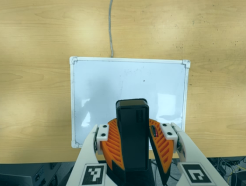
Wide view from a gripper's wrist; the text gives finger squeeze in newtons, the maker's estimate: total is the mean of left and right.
{"total": 10.1, "left": 10.4, "right": 9.9}